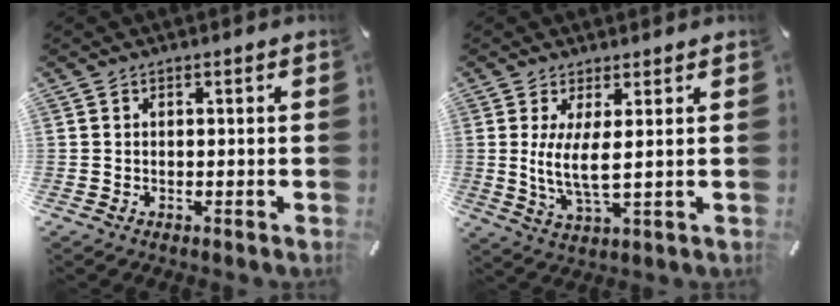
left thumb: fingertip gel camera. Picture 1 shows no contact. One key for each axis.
{"total": 7.0, "fx": 1.3, "fy": 1.4, "fz": 6.7, "tx": -0.148, "ty": -0.015, "tz": 0.021}